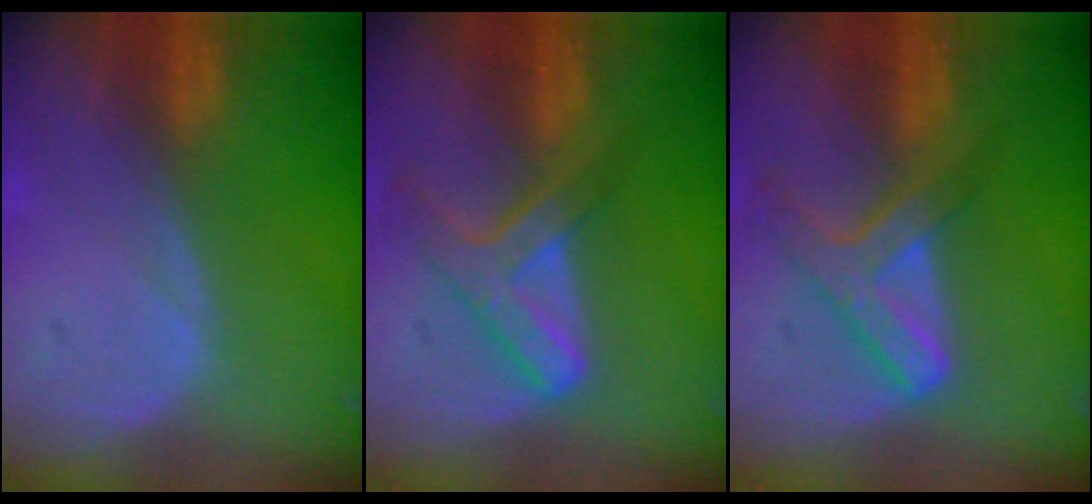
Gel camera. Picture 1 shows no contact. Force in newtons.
{"total": 7.4, "press": 6.2, "slide": 4.1}
{"total": 7.4, "press": 6.2, "slide": 4.1}